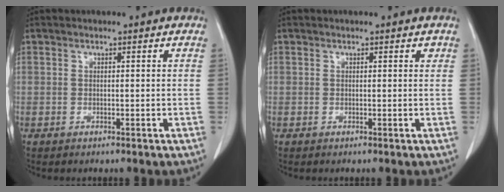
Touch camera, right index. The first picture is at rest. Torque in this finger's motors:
{"motor_torque": [0.03, 0.00, -0.01, -0.01]}